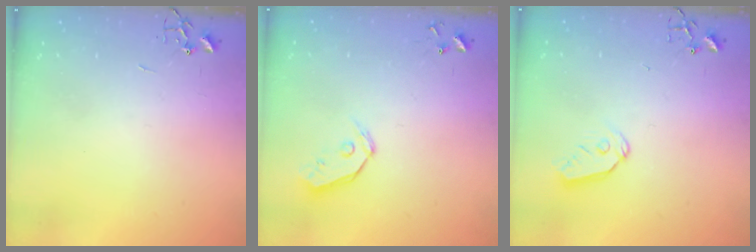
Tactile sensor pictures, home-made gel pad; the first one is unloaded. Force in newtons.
{"total": 6.9, "press": 6.9, "slide": 0.7}
{"total": 7.7, "press": 7.7, "slide": 0.4}